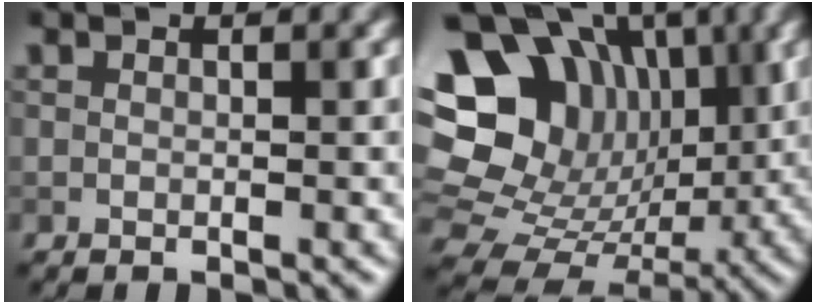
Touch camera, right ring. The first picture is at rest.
{"total": 16.8, "force": [4.0, 13.5, 9.2], "torque": [-0.184, 0.034, 0.075]}